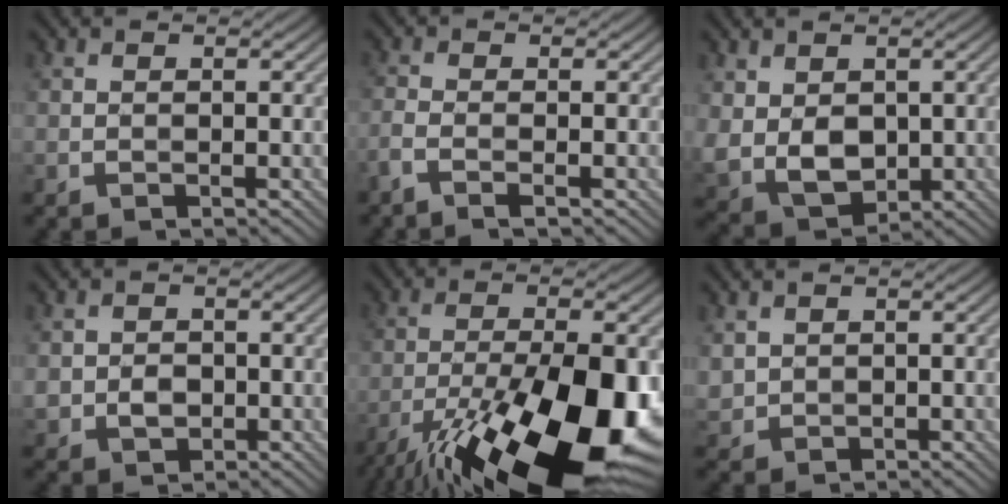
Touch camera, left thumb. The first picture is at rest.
{"total": 2.5, "force": [-1.6, 0.3, 1.9], "torque": [-0.043, -0.003, -0.044]}
{"total": 6.6, "force": [0.9, 4.6, 4.5], "torque": [-0.125, -0.014, 0.027]}
{"total": 2.8, "force": [-0.5, 2.4, 1.4], "torque": [-0.030, -0.008, -0.010]}
{"total": 21.0, "force": [-10.9, 7.0, 16.5], "torque": [-0.278, -0.028, -0.173]}
{"total": 1.9, "force": [0.9, 1.5, 0.6], "torque": [-0.024, -0.003, 0.023]}